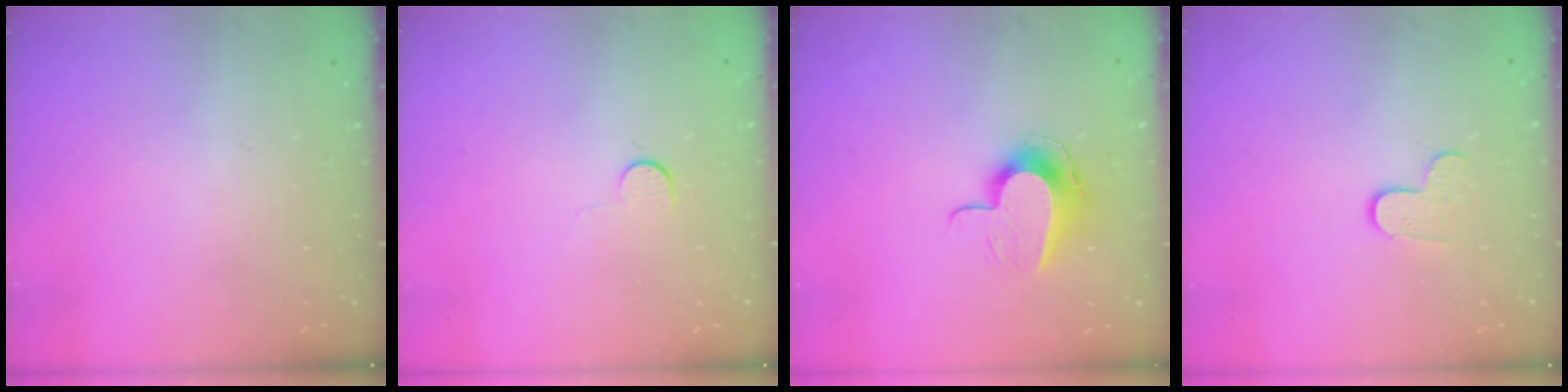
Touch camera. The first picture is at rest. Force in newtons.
{"total": 4.9, "press": 4.9, "slide": 0.5}
{"total": 10.0, "press": 10.0, "slide": 1.2}
{"total": 5.5, "press": 5.5, "slide": 0.5}